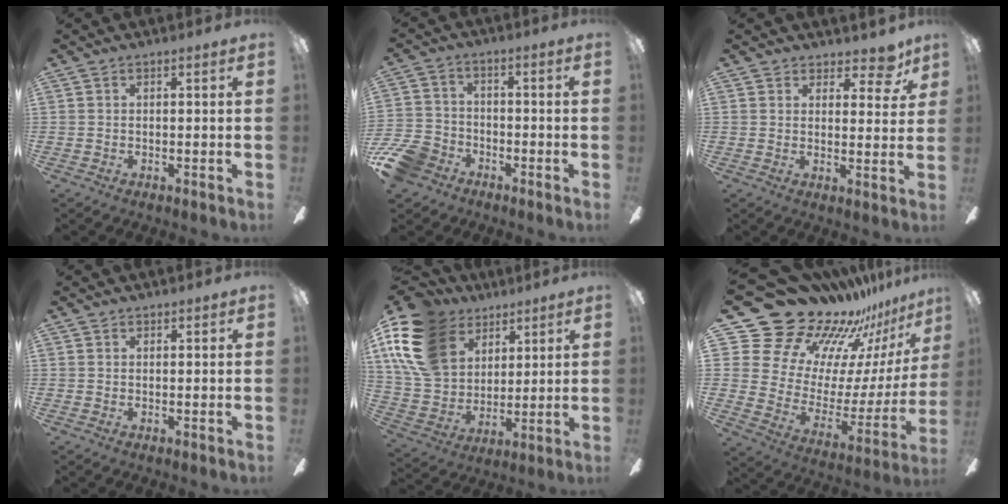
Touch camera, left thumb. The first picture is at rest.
{"total": 9.6, "force": [-6.1, 6.4, 3.8], "torque": [-0.091, 0.042, -0.114]}
{"total": 6.7, "force": [4.9, 3.6, 2.7], "torque": [-0.029, -0.029, 0.087]}
{"total": 0.9, "force": [0.8, 0.5, -0.1], "torque": [0.002, 0.003, 0.014]}
{"total": 18.5, "force": [8.9, 13.2, 9.3], "torque": [-0.215, -0.029, 0.174]}
{"total": 24.0, "force": [19.7, 11.7, 6.9], "torque": [-0.115, -0.179, 0.385]}